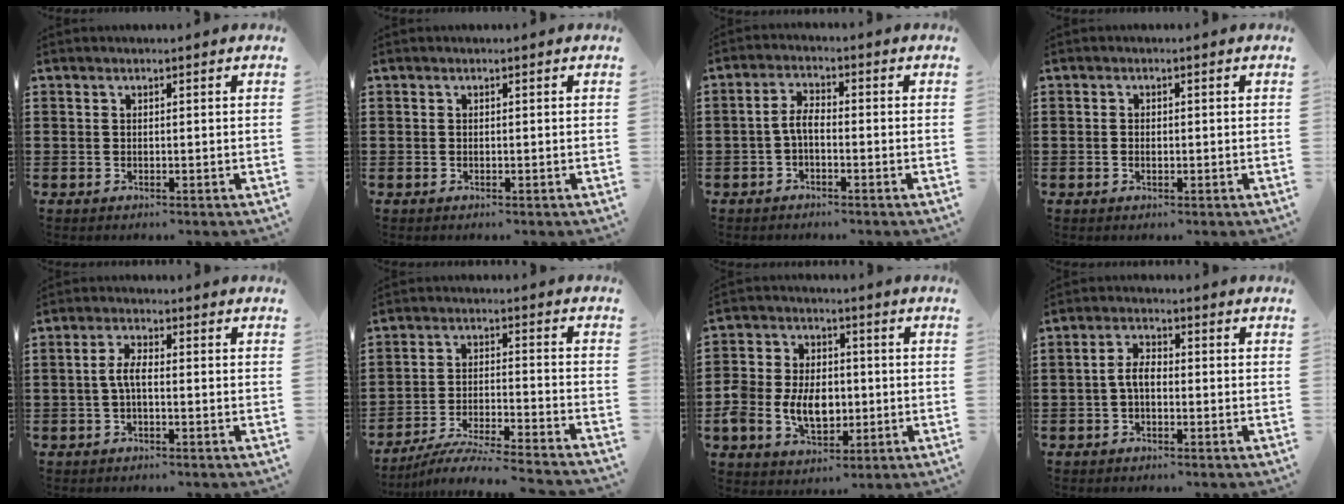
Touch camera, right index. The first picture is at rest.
{"total": 0.0}
{"total": 3.3, "force": [-1.2, 1.3, 2.8], "torque": [-0.075, 0.000, -0.030]}
{"total": 0.8, "force": [-0.2, 0.4, 0.7], "torque": [-0.014, -0.002, -0.003]}
{"total": 3.5, "force": [-0.6, 1.2, 3.2], "torque": [-0.074, 0.000, -0.018]}
{"total": 5.9, "force": [-5.6, -0.4, 1.8], "torque": [-0.043, -0.011, -0.113]}
{"total": 8.5, "force": [-1.5, 6.3, 5.5], "torque": [-0.140, 0.007, -0.031]}
{"total": 3.4, "force": [-0.7, 1.6, 2.9], "torque": [-0.069, 0.000, -0.018]}